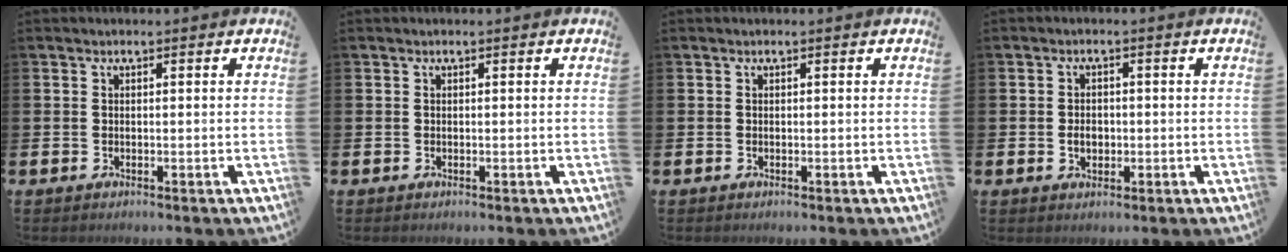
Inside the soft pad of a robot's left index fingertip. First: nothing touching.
{"total": 0.0}
{"total": 0.0}
{"total": 2.3, "force": [-0.3, 1.7, 1.5], "torque": [-0.010, -0.002, -0.012]}